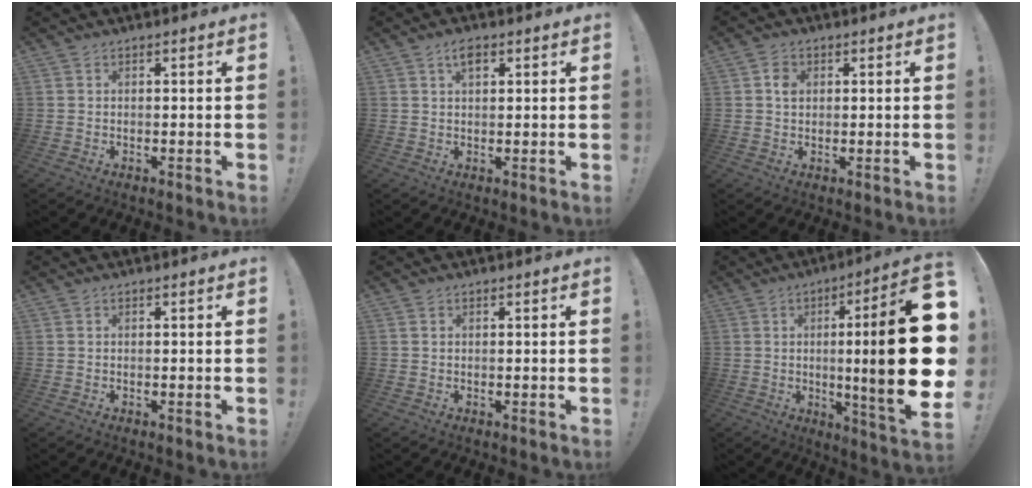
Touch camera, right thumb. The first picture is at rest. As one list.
[{"total": 3.9, "force": [2.0, 1.9, 2.7], "torque": [-0.045, 0.000, 0.032]}, {"total": 3.0, "force": [0.6, 2.4, 1.7], "torque": [-0.018, 0.000, 0.007]}, {"total": 0.0}, {"total": 0.6, "force": [0.5, 0.4, 0.1], "torque": [-0.003, 0.000, 0.009]}, {"total": 26.0, "force": [0.3, 2.2, 25.9], "torque": [-0.409, -0.022, -0.002]}]